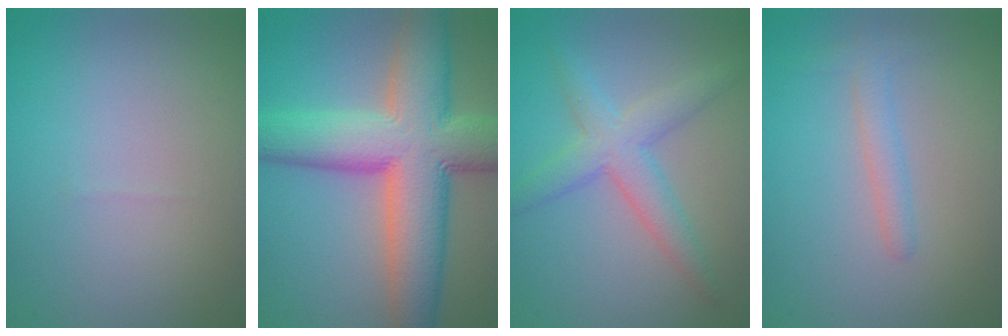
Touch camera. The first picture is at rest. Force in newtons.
{"total": 12.3, "press": 12.3, "slide": 0.5}
{"total": 3.8, "press": 3.8, "slide": 0.1}
{"total": 1.7, "press": 1.7, "slide": 0.1}